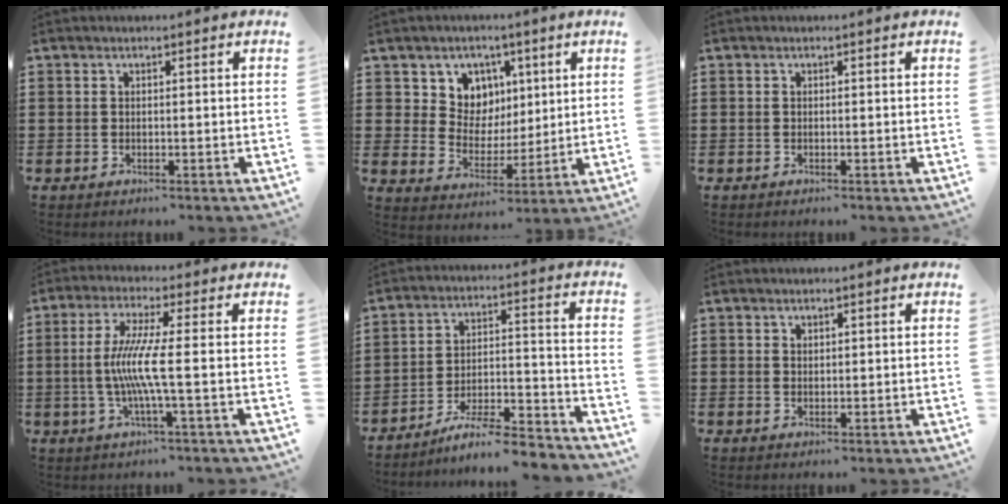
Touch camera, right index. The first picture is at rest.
{"total": 7.0, "force": [3.3, 6.1, 0.8], "torque": [-0.051, -0.013, 0.060]}
{"total": 0.0}
{"total": 7.4, "force": [-0.9, -0.6, 7.3], "torque": [-0.161, -0.020, -0.030]}
{"total": 7.4, "force": [-6.7, 0.3, 3.1], "torque": [-0.050, -0.001, -0.129]}
{"total": 0.7, "force": [0.6, 0.4, 0.1], "torque": [-0.002, 0.001, 0.013]}